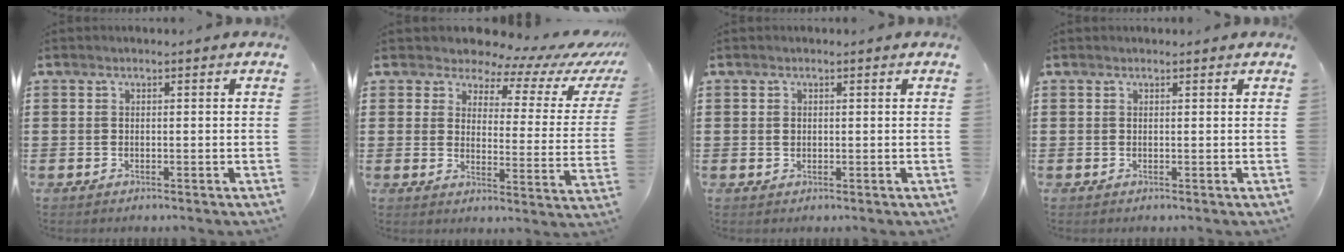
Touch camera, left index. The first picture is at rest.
{"total": 5.9, "force": [5.2, 2.1, 1.7], "torque": [-0.050, -0.040, 0.086]}
{"total": 0.9, "force": [0.2, 0.8, 0.4], "torque": [-0.011, 0.004, 0.003]}
{"total": 0.0}